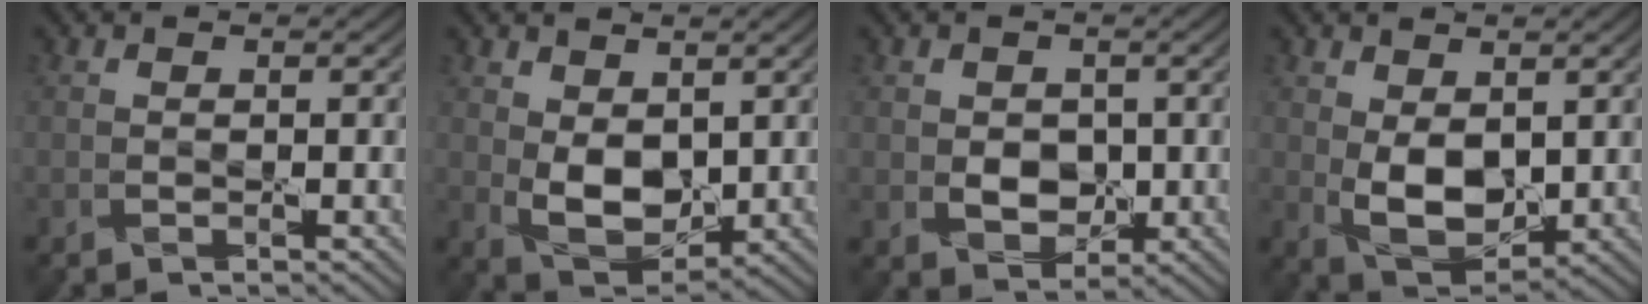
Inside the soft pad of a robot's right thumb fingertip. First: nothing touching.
{"total": 6.4, "force": [1.2, 4.1, 4.8], "torque": [-0.104, -0.013, 0.026]}
{"total": 3.9, "force": [0.0, 3.2, 2.3], "torque": [-0.052, -0.010, 0.004]}
{"total": 6.5, "force": [0.6, 4.0, 5.1], "torque": [-0.112, -0.011, 0.018]}